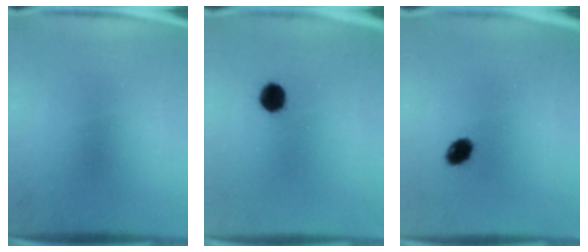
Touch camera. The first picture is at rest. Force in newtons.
{"total": 4.7}
{"total": 4.0}